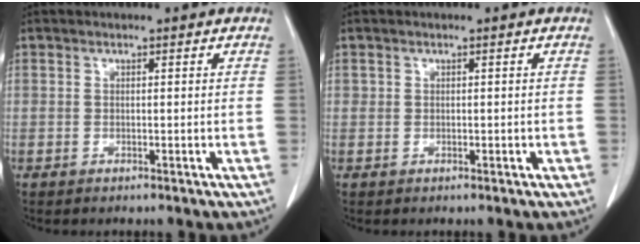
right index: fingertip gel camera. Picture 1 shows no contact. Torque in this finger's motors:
{"motor_torque": [-0.14, 0.33, 0.02, 0.01]}